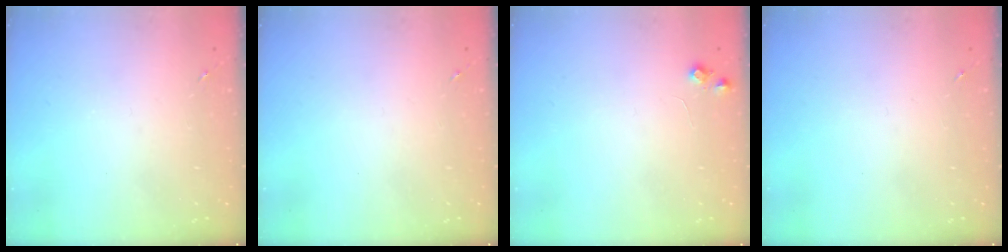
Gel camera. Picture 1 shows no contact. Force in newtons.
{"total": 0.0}
{"total": 5.7, "press": 5.6, "slide": 0.9}
{"total": 0.0}